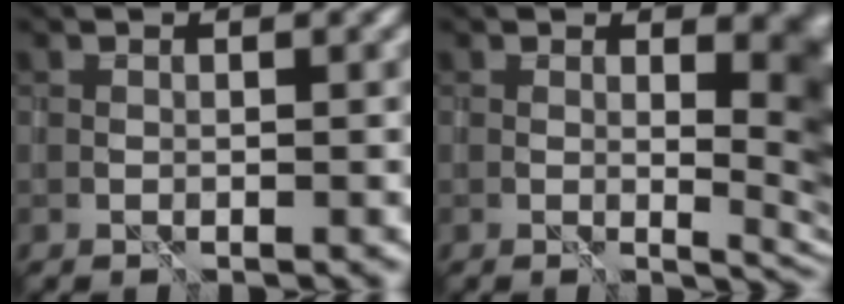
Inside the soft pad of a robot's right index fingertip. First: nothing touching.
{"total": 7.9, "force": [1.3, 3.3, 7.0], "torque": [-0.051, -0.007, 0.019]}